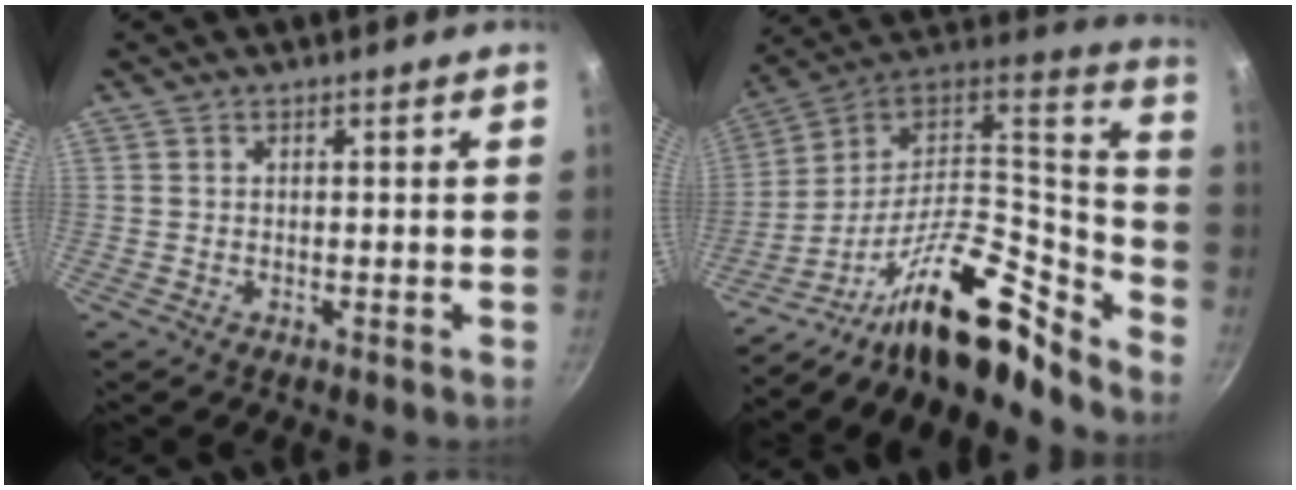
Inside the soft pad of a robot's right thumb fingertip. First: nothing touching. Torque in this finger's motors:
{"motor_torque": [3.38, 0.55, 0.83, -1.94, 0.14]}